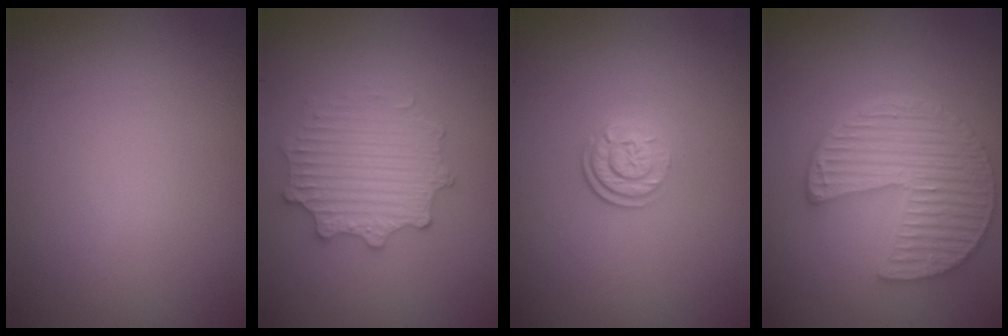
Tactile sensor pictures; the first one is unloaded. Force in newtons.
{"total": 3.4, "press": 3.1, "slide": 1.2}
{"total": 2.5, "press": 1.9, "slide": 1.7}
{"total": 6.0, "press": 4.8, "slide": 3.6}